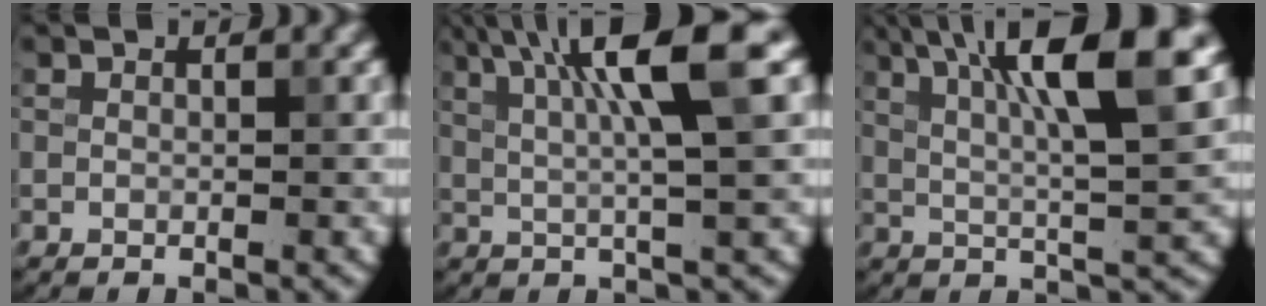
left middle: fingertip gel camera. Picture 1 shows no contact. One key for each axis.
{"total": 8.5, "fx": 3.3, "fy": 1.2, "fz": 7.7, "tx": -0.107, "ty": 0.016, "tz": 0.052}
{"total": 10.3, "fx": 4.5, "fy": 1.9, "fz": 9.0, "tx": -0.134, "ty": 0.016, "tz": 0.073}